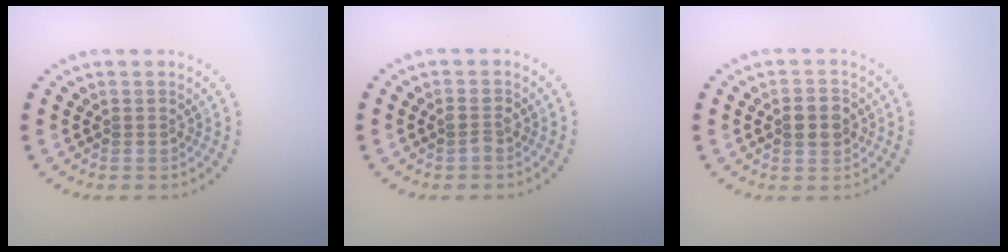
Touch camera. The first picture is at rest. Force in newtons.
{"total": 0.8, "press": 0.8, "slide": 0.2}
{"total": 2.9, "press": 2.9, "slide": 0.1}